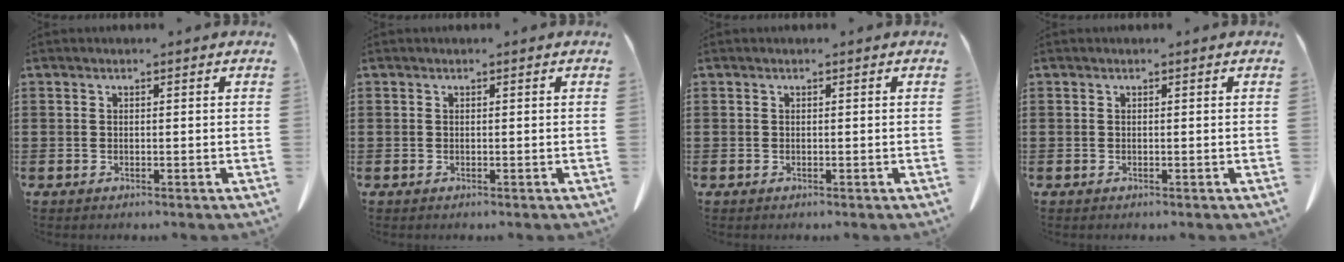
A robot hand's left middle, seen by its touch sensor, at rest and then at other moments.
{"total": 0.0}
{"total": 0.0}
{"total": 0.0}